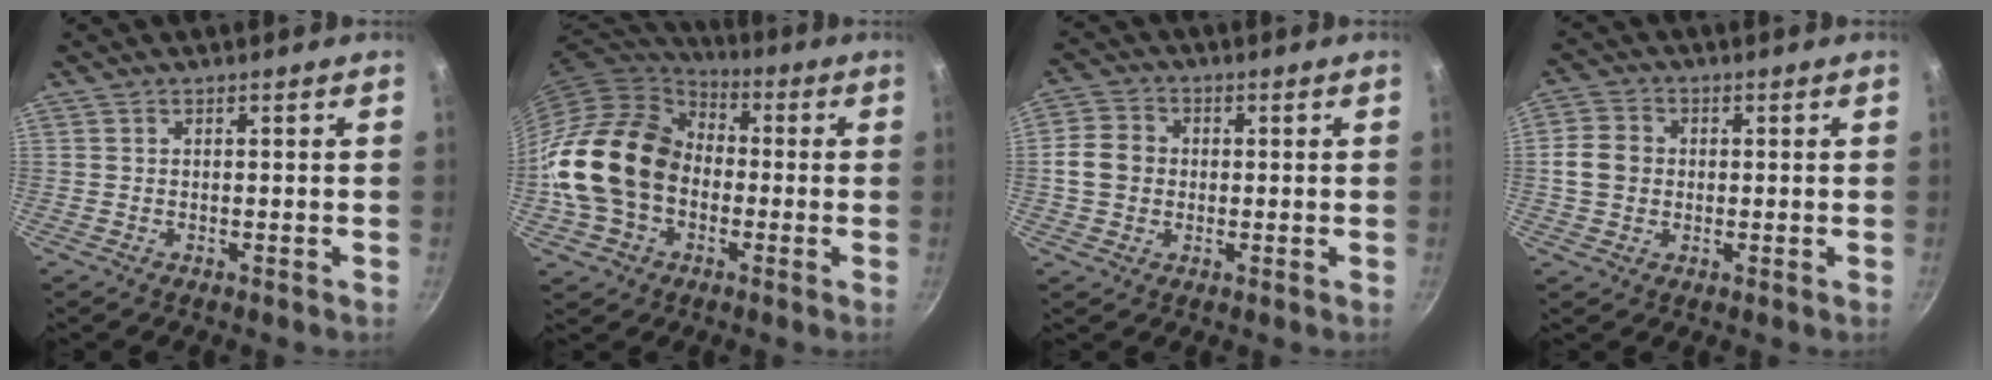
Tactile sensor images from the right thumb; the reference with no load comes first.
{"total": 20.0, "force": [-2.2, 15.2, 12.8], "torque": [-0.219, 0.047, -0.046]}
{"total": 6.8, "force": [-0.1, 5.8, 3.4], "torque": [-0.044, 0.010, -0.014]}
{"total": 6.1, "force": [0.0, 5.2, 3.1], "torque": [-0.041, 0.007, -0.010]}